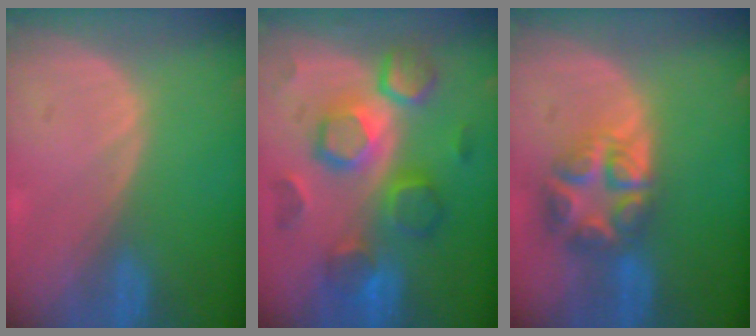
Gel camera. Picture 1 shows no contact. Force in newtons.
{"total": 10.4, "press": 10.4, "slide": 0.8}
{"total": 8.0, "press": 6.9, "slide": 4.0}